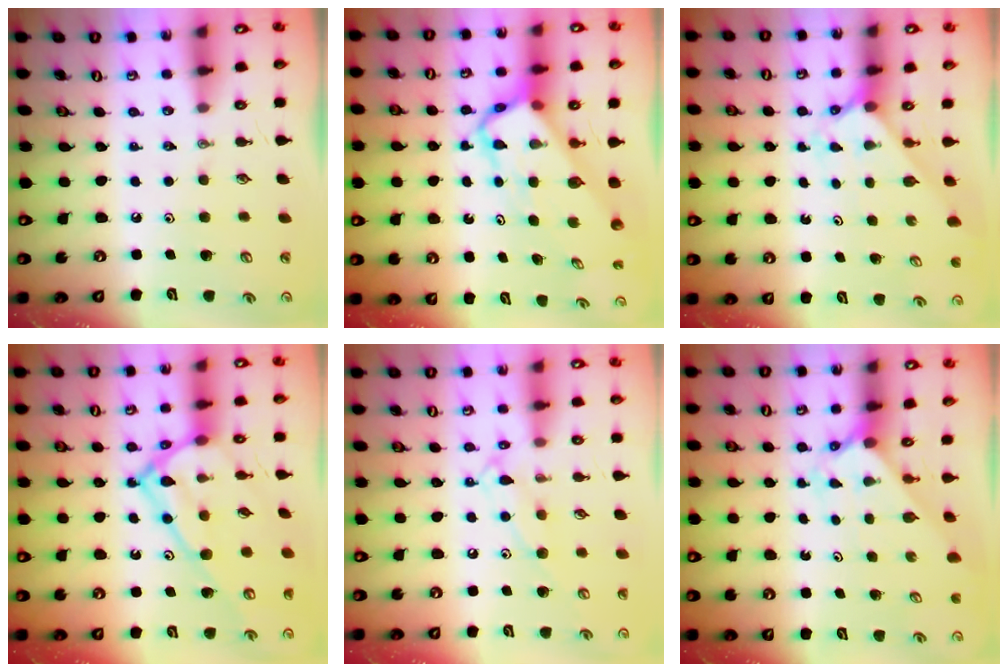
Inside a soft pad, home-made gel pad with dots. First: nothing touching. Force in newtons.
{"total": 6.6, "press": 6.6, "slide": 0.3}
{"total": 2.1, "press": 2.1, "slide": 0.2}
{"total": 18.5, "press": 18.5, "slide": 1.0}
{"total": 9.8, "press": 9.8, "slide": 0.7}
{"total": 2.1, "press": 2.1, "slide": 0.2}